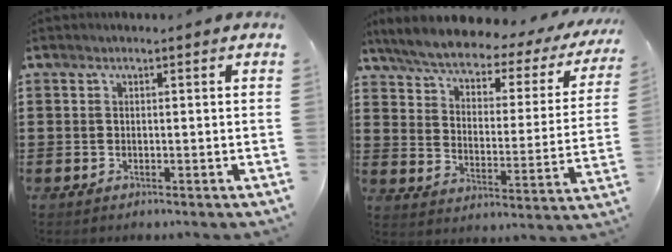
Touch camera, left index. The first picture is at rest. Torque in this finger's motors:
{"motor_torque": [2.14, 0.00, 0.51, 0.05]}